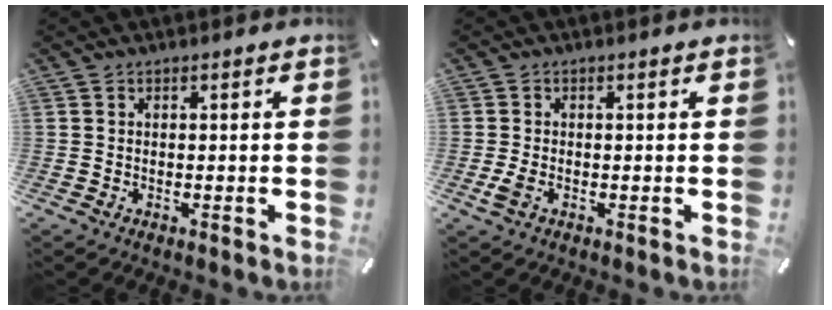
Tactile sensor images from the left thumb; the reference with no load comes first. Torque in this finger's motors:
{"motor_torque": [-0.02, -0.09, -0.16, 0.12, 0.10]}